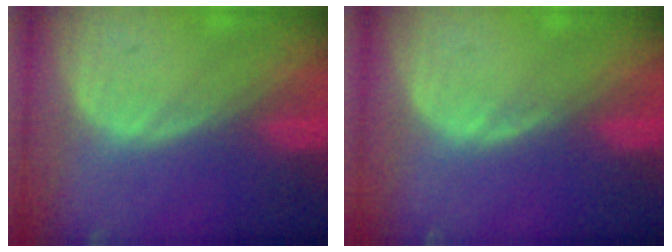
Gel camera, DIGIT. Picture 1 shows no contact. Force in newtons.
{"total": 0.5, "press": 0.5, "slide": 0.2}